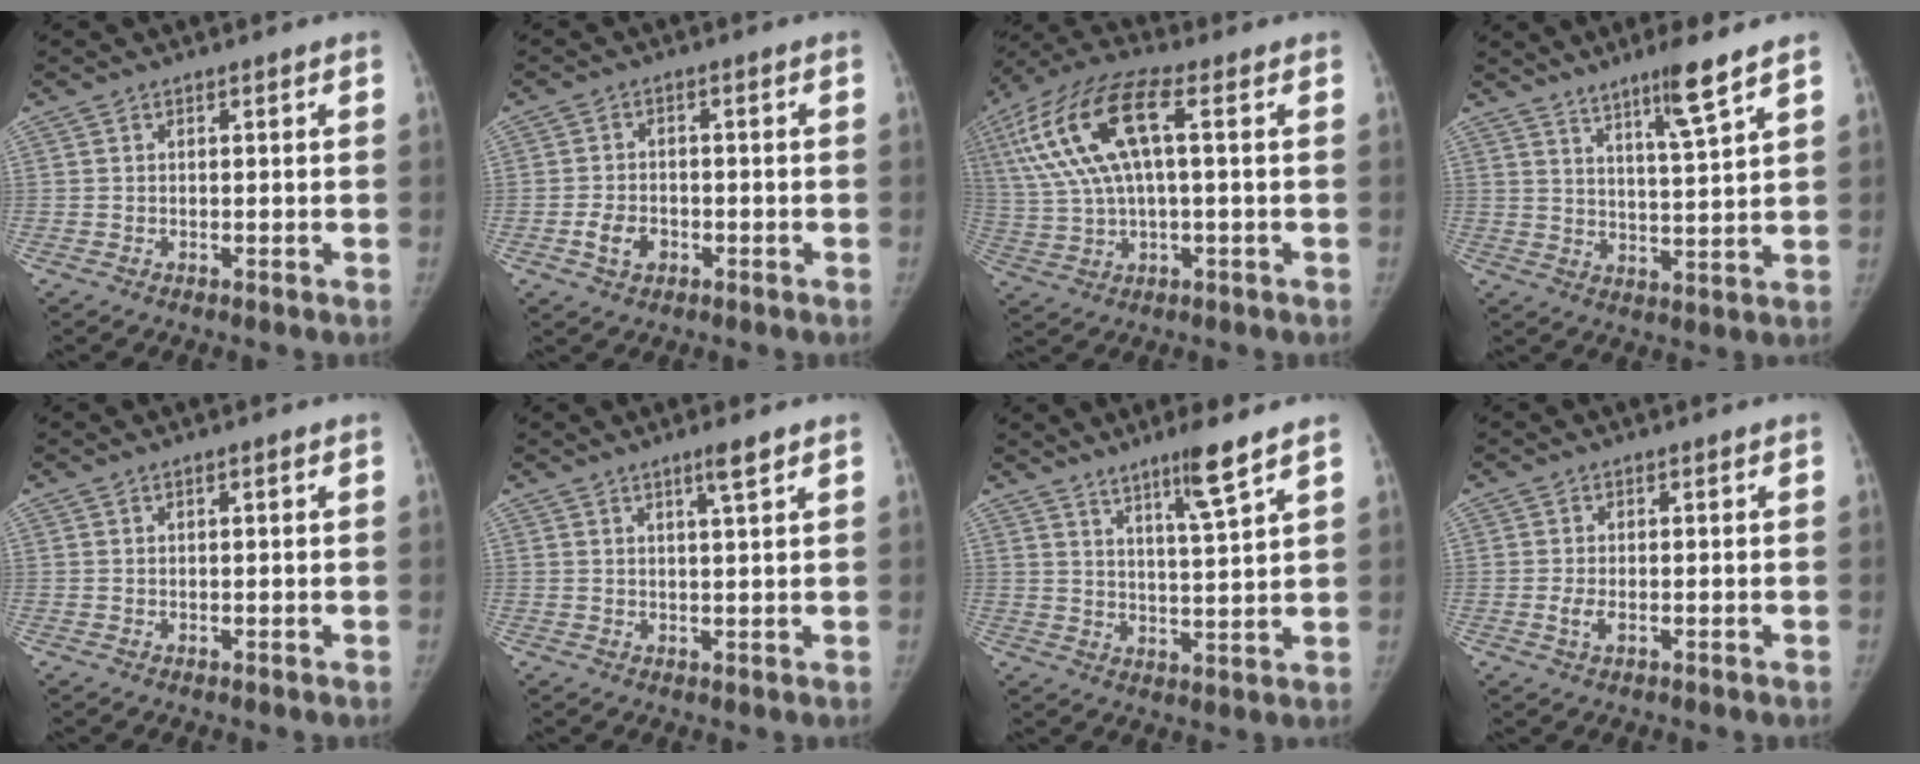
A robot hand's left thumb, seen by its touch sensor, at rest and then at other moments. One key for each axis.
{"total": 4.4, "fx": -1.9, "fy": 3.1, "fz": 2.5, "tx": -0.038, "ty": 0.015, "tz": -0.032}
{"total": 17.0, "fx": 3.9, "fy": 6.2, "fz": 15.4, "tx": -0.339, "ty": 0.034, "tz": 0.073}
{"total": 7.8, "fx": 5.6, "fy": -0.2, "fz": 5.5, "tx": -0.091, "ty": -0.041, "tz": 0.097}
{"total": 0.8, "fx": 0.3, "fy": 0.2, "fz": 0.7, "tx": -0.013, "ty": 0.004, "tz": 0.005}
{"total": 3.3, "fx": 2.1, "fy": 0.0, "fz": 2.6, "tx": -0.045, "ty": -0.014, "tz": 0.038}
{"total": 7.6, "fx": 5.4, "fy": -0.2, "fz": 5.4, "tx": -0.088, "ty": -0.040, "tz": 0.094}
{"total": 2.0, "fx": -0.5, "fy": 0.9, "fz": 1.8, "tx": -0.042, "ty": -0.002, "tz": -0.011}